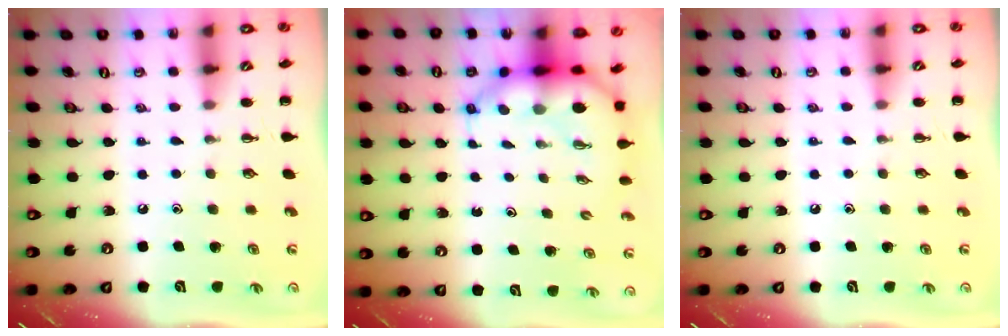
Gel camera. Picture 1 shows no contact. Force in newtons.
{"total": 7.0, "press": 6.7, "slide": 2.0}
{"total": 3.6, "press": 3.3, "slide": 1.3}